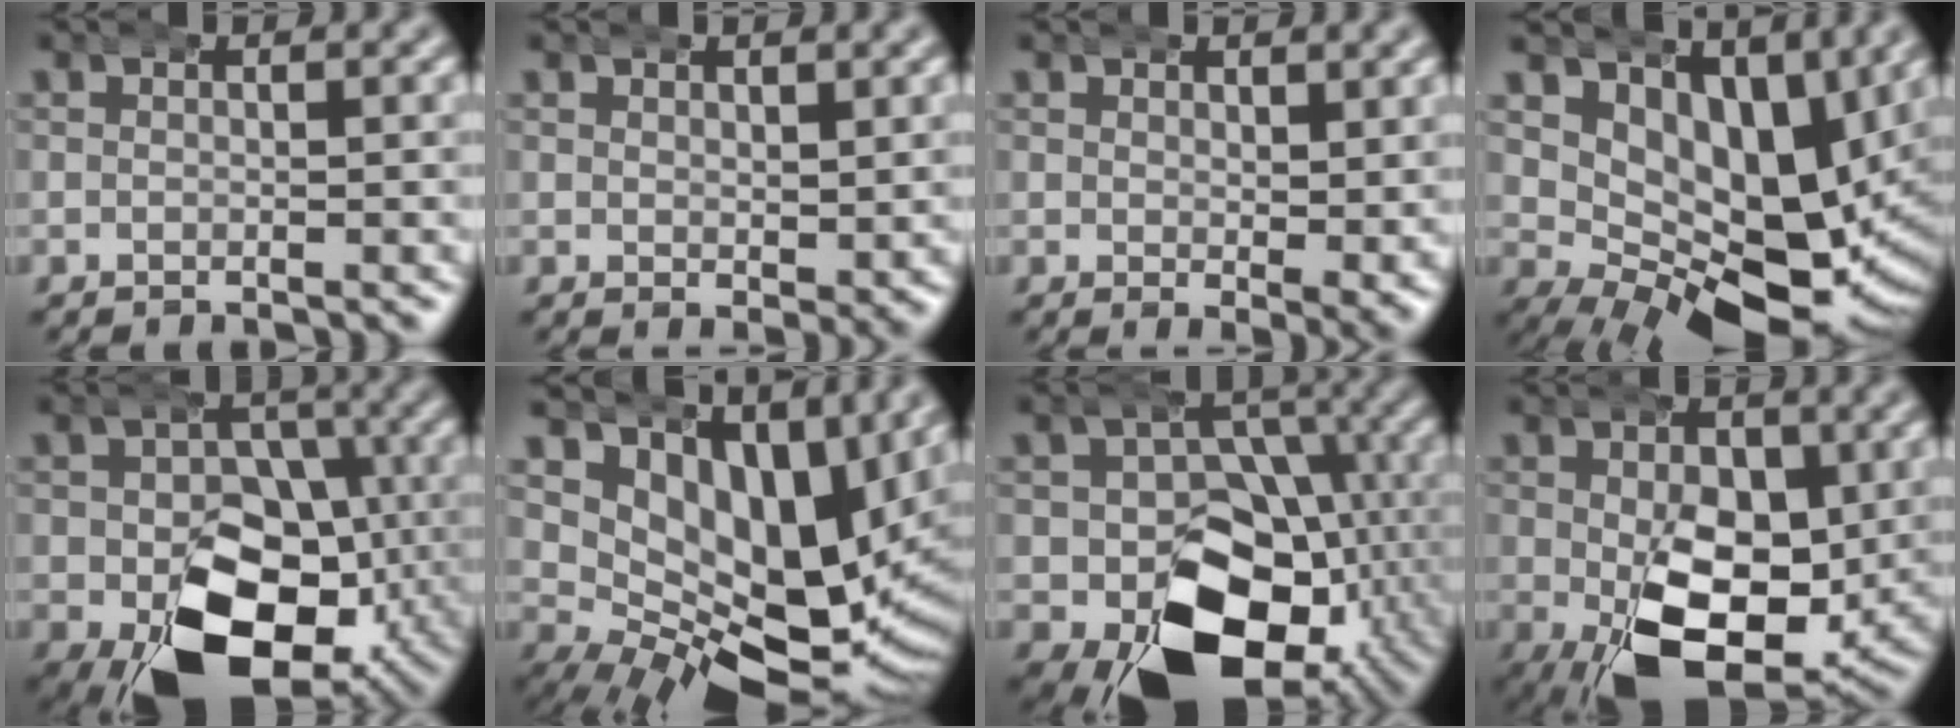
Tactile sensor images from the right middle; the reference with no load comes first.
{"total": 1.9, "force": [1.8, 0.3, 0.4], "torque": [0.003, -0.002, 0.033]}
{"total": 2.3, "force": [1.9, 0.2, 1.2], "torque": [-0.003, -0.005, 0.033]}
{"total": 12.4, "force": [1.9, 7.5, 9.6], "torque": [-0.156, -0.032, 0.044]}
{"total": 12.6, "force": [-2.9, 8.6, 8.7], "torque": [-0.144, -0.049, -0.026]}
{"total": 14.9, "force": [3.5, 8.9, 11.4], "torque": [-0.177, -0.016, 0.063]}
{"total": 16.1, "force": [-4.6, 11.4, 10.3], "torque": [-0.182, -0.071, -0.044]}
{"total": 10.2, "force": [-0.8, 5.9, 8.3], "torque": [-0.154, -0.037, 0.004]}